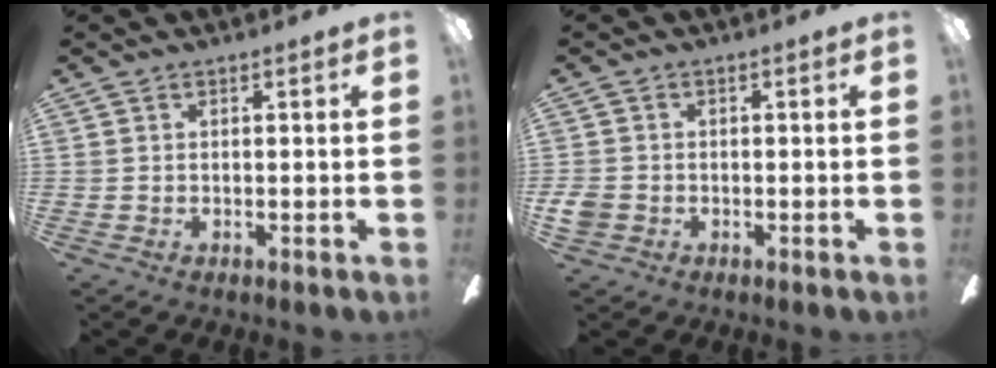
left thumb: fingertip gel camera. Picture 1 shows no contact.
{"total": 3.2, "force": [-0.9, 2.7, 1.4], "torque": [-0.027, 0.006, -0.016]}